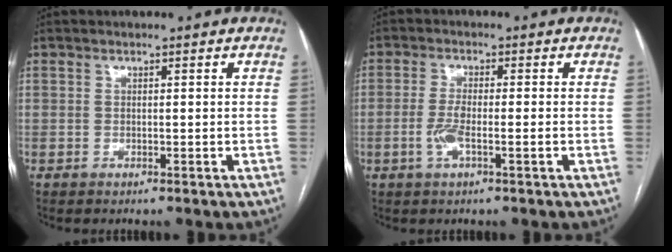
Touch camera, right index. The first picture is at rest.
{"total": 3.9, "force": [-1.2, 0.6, 3.6], "torque": [-0.078, -0.002, -0.023]}